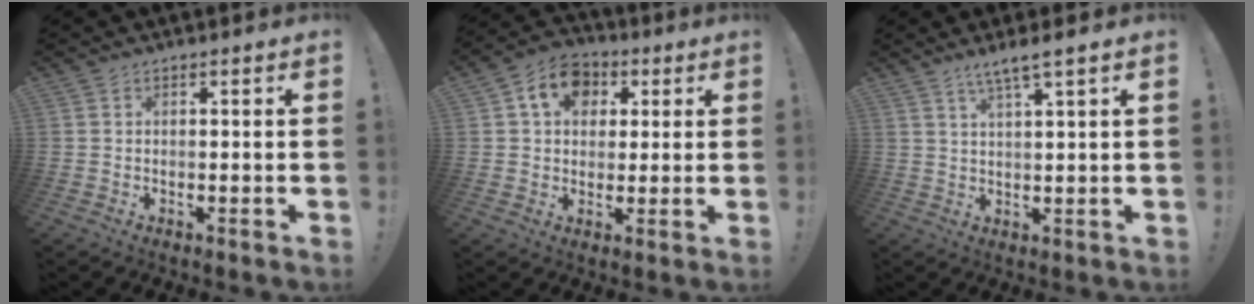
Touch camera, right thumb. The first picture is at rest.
{"total": 11.0, "force": [4.0, 8.7, 5.5], "torque": [-0.080, -0.004, 0.076]}
{"total": 4.4, "force": [3.0, -0.4, 3.3], "torque": [-0.065, -0.011, 0.049]}